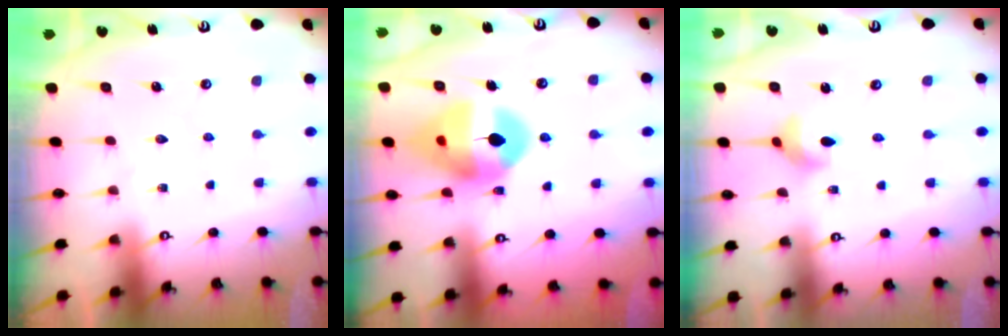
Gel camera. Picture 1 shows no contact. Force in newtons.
{"total": 14.7, "press": 14.6, "slide": 1.6}
{"total": 4.2, "press": 4.2, "slide": 0.5}